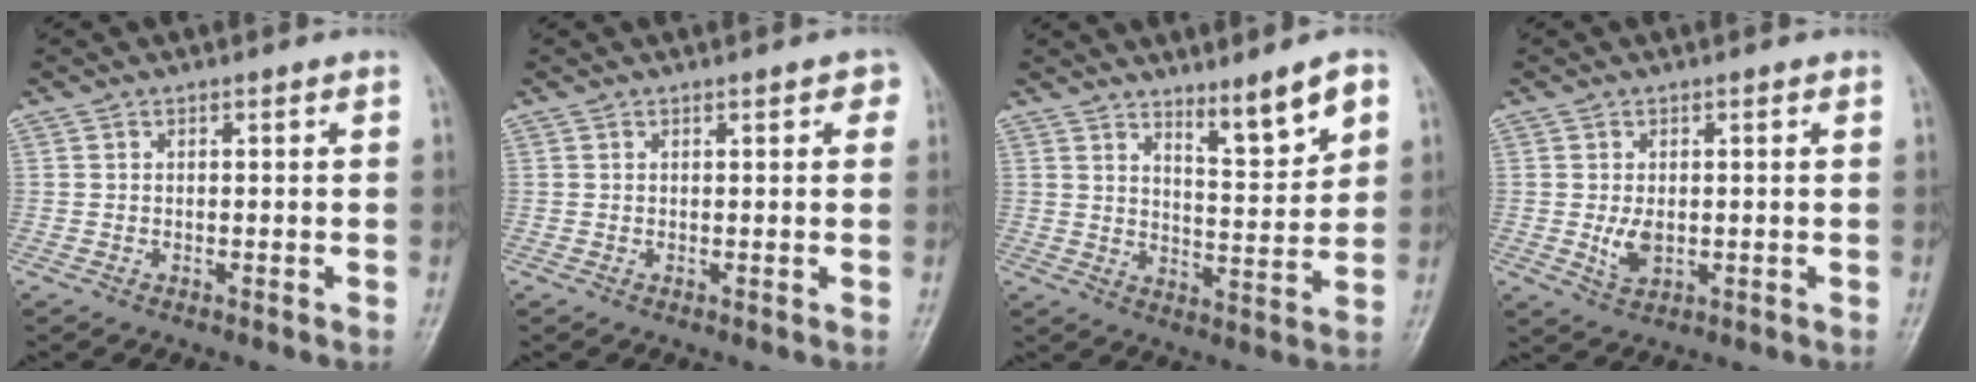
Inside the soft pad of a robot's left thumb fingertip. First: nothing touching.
{"total": 2.1, "force": [1.0, 1.0, 1.6], "torque": [-0.011, 0.001, 0.009]}
{"total": 8.9, "force": [5.6, 1.7, 6.7], "torque": [-0.093, -0.046, 0.092]}
{"total": 3.7, "force": [-0.1, 2.4, 2.8], "torque": [-0.046, -0.009, 0.003]}